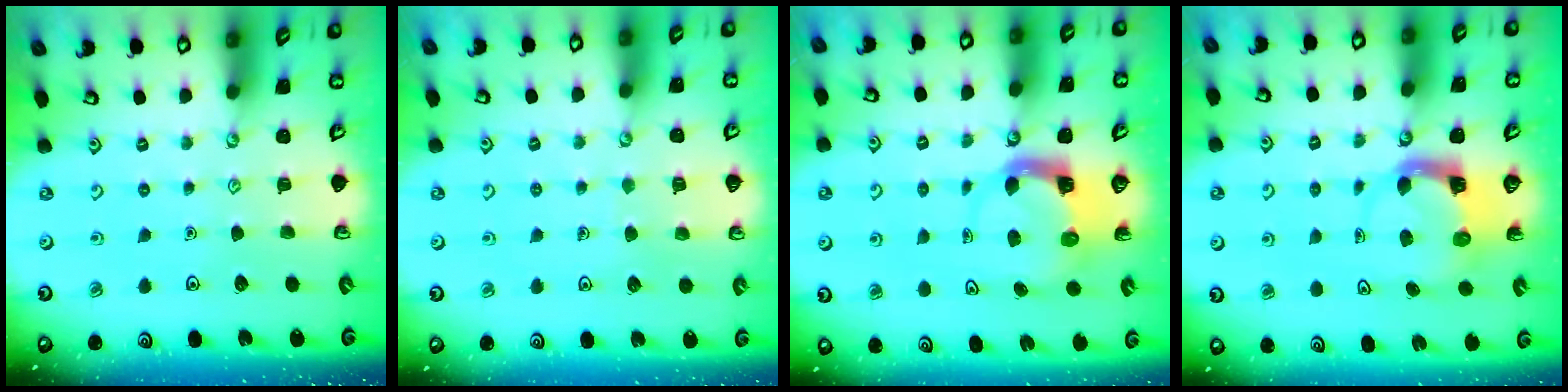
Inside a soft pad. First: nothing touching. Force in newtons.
{"total": 3.8, "press": 3.7, "slide": 0.2}
{"total": 3.9, "press": 3.9, "slide": 0.6}
{"total": 3.7, "press": 3.6, "slide": 0.6}